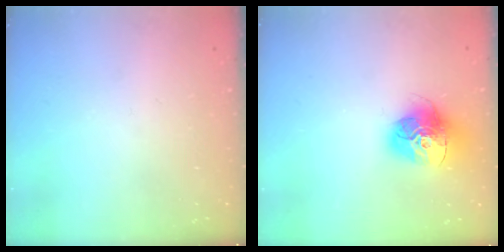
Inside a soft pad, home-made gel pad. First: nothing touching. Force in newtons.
{"total": 16.0, "press": 16.0, "slide": 1.5}